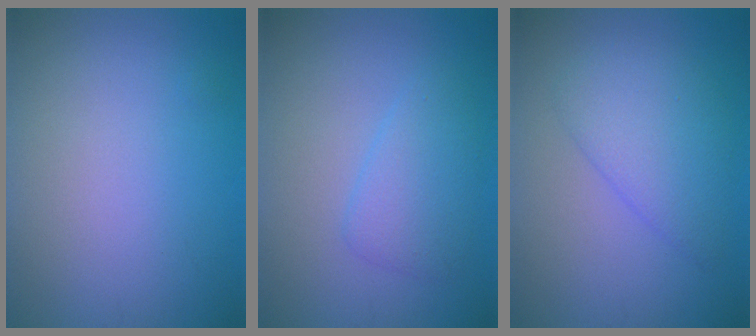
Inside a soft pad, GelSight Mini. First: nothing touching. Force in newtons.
{"total": 2.6, "press": 2.6, "slide": 0.1}
{"total": 3.6, "press": 3.6, "slide": 0.3}